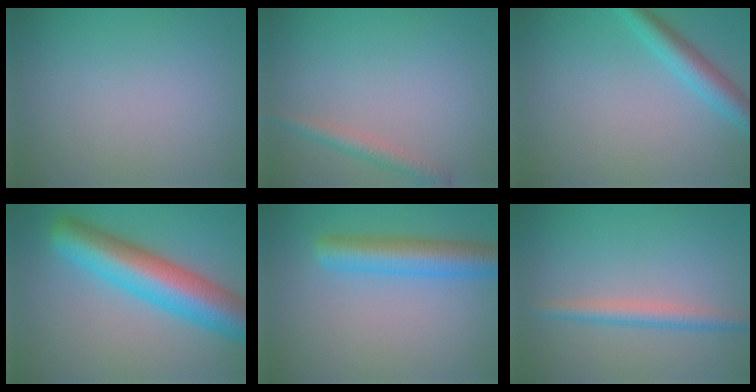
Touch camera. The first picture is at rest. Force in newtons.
{"total": 1.8, "press": 1.8, "slide": 0.1}
{"total": 3.4, "press": 3.4, "slide": 0.1}
{"total": 9.4, "press": 9.4, "slide": 0.3}
{"total": 5.1, "press": 5.1, "slide": 0.1}
{"total": 2.4, "press": 2.4, "slide": 0.1}